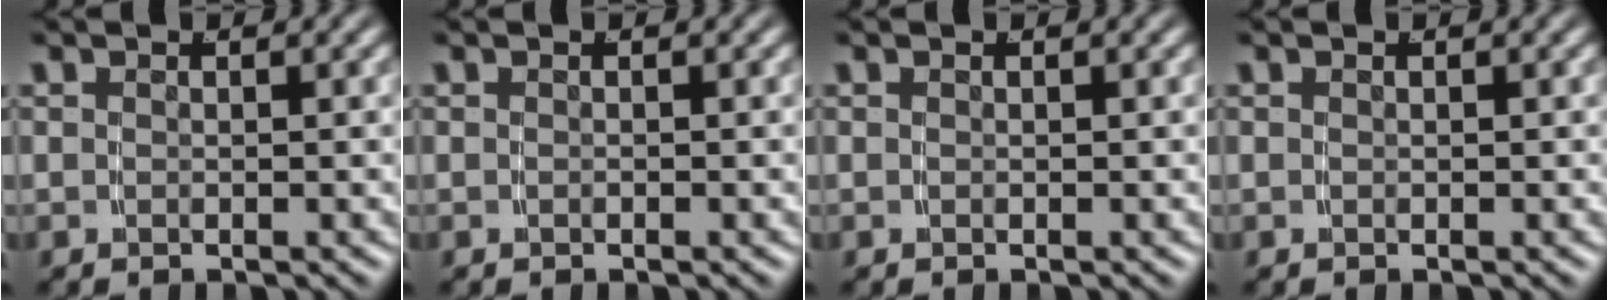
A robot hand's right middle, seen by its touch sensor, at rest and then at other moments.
{"total": 0.0}
{"total": 0.0}
{"total": 0.0}